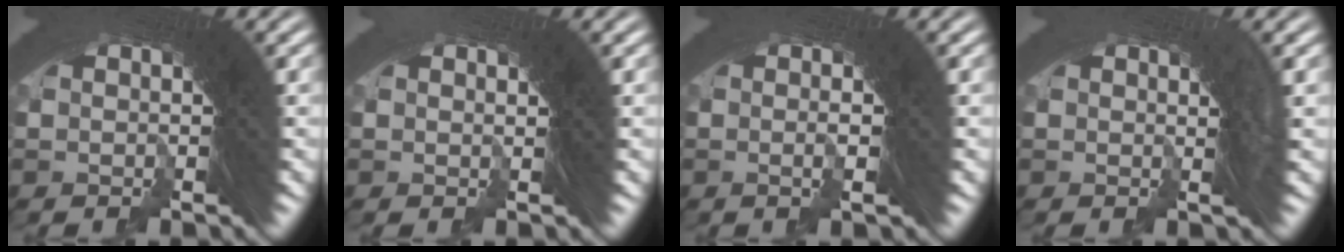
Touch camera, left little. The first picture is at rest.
{"total": 0.9, "force": [-0.9, 0.3, 0.1], "torque": [-0.014, -0.016, -0.009]}
{"total": 3.2, "force": [0.5, 1.7, 2.6], "torque": [-0.028, 0.015, -0.004]}
{"total": 1.0, "force": [0.2, 0.2, 0.9], "torque": [-0.017, 0.005, -0.001]}